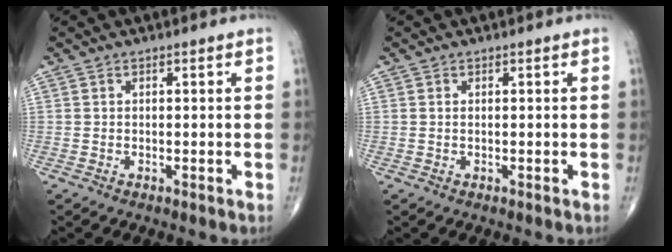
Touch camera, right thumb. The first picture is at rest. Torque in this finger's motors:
{"motor_torque": [0.40, -0.39, 0.02, 0.08, 0.00]}